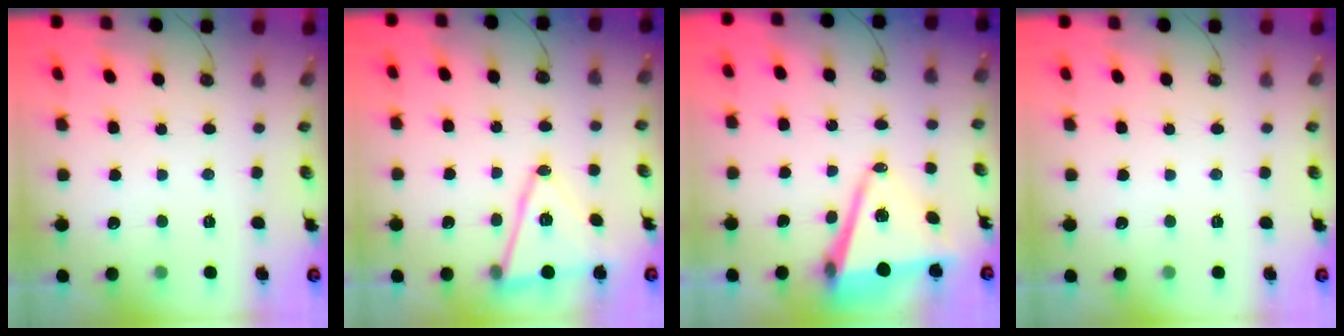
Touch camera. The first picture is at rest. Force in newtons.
{"total": 13.1, "press": 12.6, "slide": 3.7}
{"total": 11.2, "press": 10.5, "slide": 4.1}
{"total": 0.0}